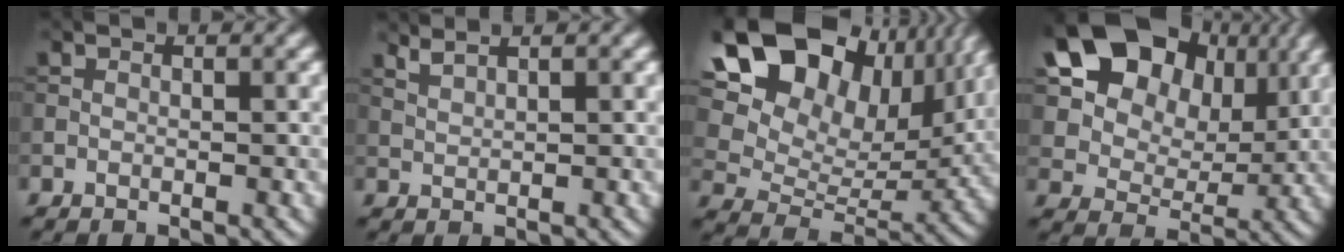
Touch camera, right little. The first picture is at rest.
{"total": 2.1, "force": [1.8, 0.5, 1.1], "torque": [-0.017, 0.003, 0.029]}
{"total": 18.7, "force": [10.0, 12.0, 10.3], "torque": [-0.212, 0.062, 0.178]}
{"total": 15.7, "force": [7.0, 11.2, 8.5], "torque": [-0.173, 0.054, 0.127]}